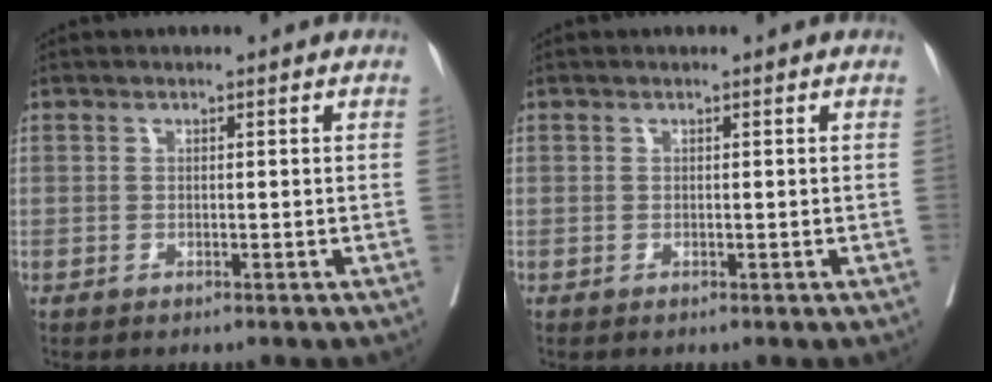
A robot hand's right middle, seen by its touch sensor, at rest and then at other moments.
{"total": 0.0}